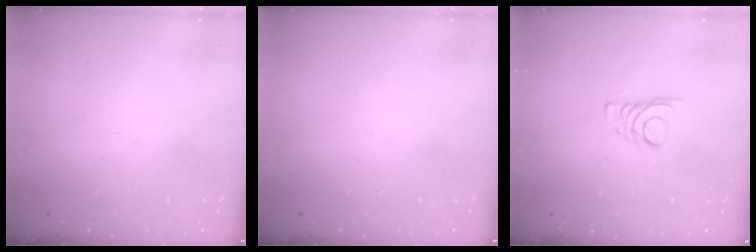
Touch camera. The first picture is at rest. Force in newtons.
{"total": 0.0}
{"total": 1.8, "press": 1.7, "slide": 0.1}